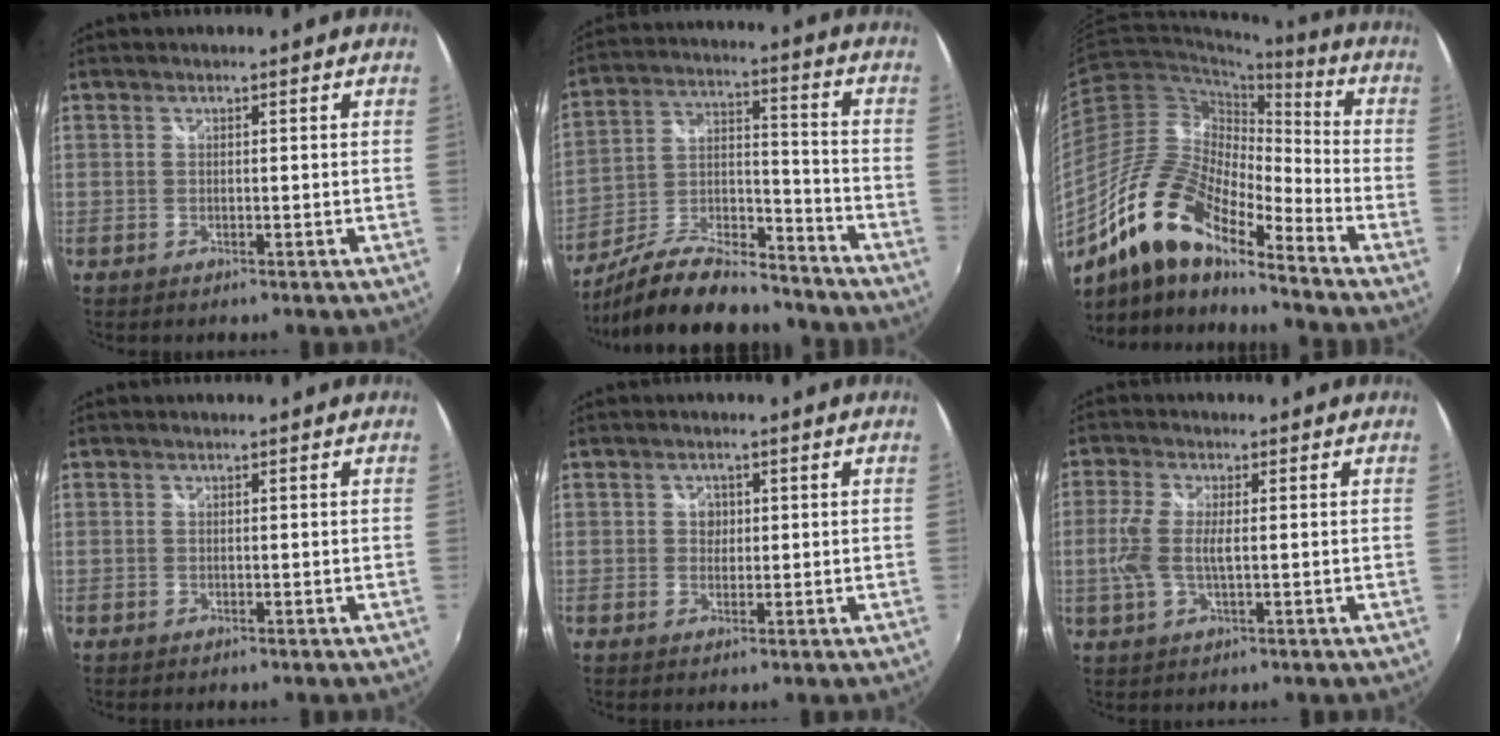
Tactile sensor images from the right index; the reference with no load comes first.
{"total": 19.5, "force": [-15.5, 6.1, 10.1], "torque": [-0.197, 0.000, -0.254]}
{"total": 17.3, "force": [-12.0, 5.3, 11.3], "torque": [-0.210, -0.004, -0.240]}
{"total": 0.0}
{"total": 2.0, "force": [0.2, 1.9, 0.6], "torque": [-0.005, 0.004, 0.001]}
{"total": 6.0, "force": [-0.1, 2.1, 5.6], "torque": [-0.125, -0.001, -0.002]}